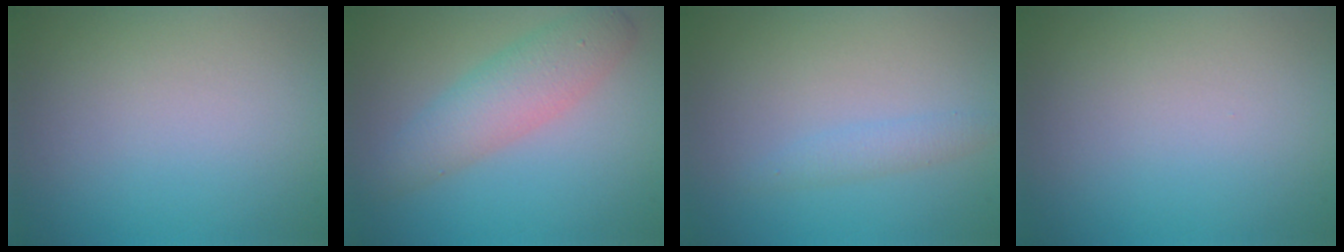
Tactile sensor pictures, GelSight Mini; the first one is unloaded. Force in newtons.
{"total": 4.1, "press": 4.1, "slide": 0.1}
{"total": 1.4, "press": 1.4, "slide": 0.0}
{"total": 0.0}